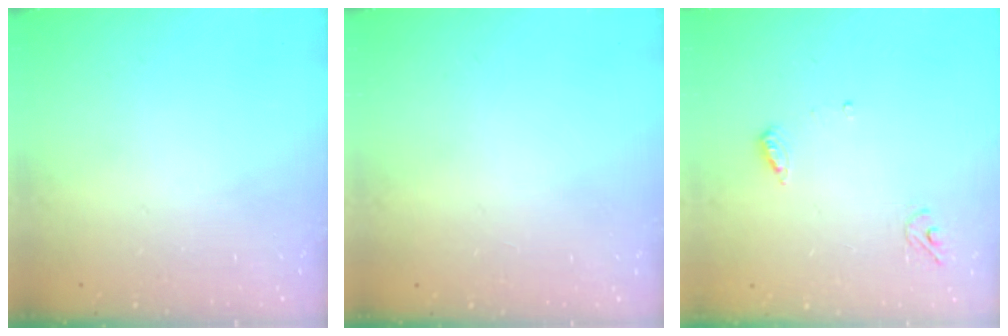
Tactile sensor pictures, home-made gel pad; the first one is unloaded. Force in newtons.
{"total": 1.1, "press": 0.8, "slide": 0.7}
{"total": 3.6, "press": 3.6, "slide": 0.3}